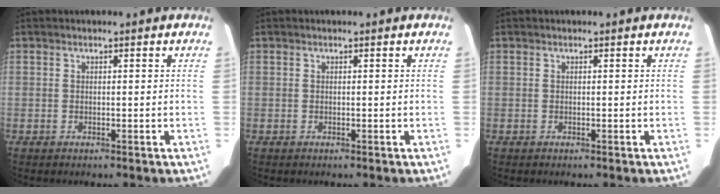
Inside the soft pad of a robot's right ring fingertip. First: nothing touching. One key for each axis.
{"total": 0.0}
{"total": 0.0}